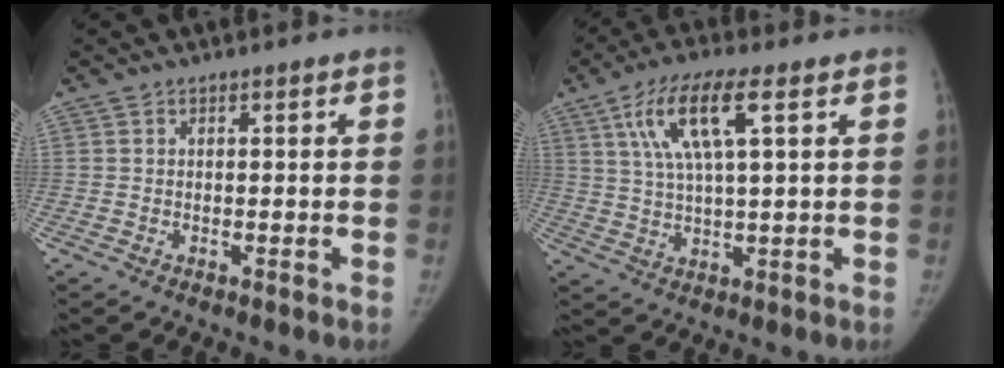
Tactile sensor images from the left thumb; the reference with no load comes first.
{"total": 11.2, "force": [4.4, 2.8, 9.9], "torque": [-0.205, 0.000, 0.084]}